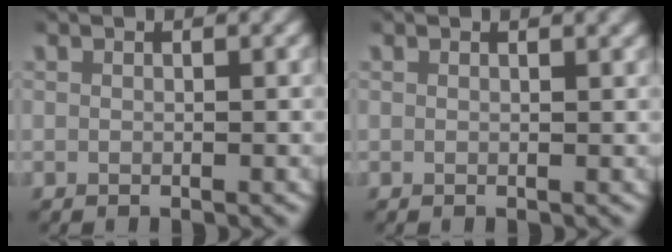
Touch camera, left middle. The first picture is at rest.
{"total": 0.5, "force": [0.5, -0.1, 0.2], "torque": [0.000, -0.001, 0.006]}